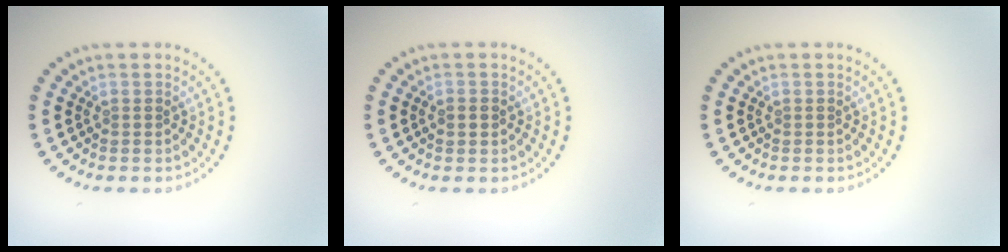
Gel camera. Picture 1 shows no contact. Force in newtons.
{"total": 1.5, "press": 1.5, "slide": 0.2}
{"total": 0.0}